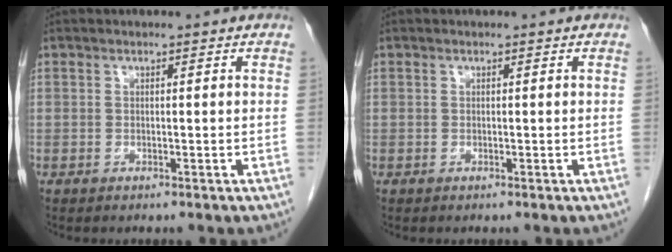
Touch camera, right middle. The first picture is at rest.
{"total": 0.0}